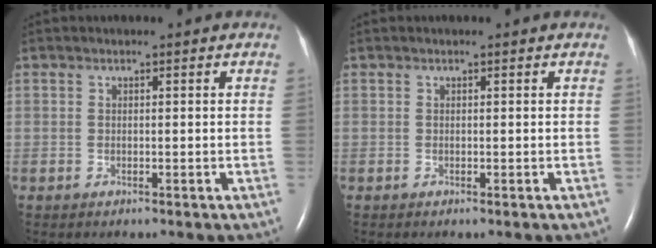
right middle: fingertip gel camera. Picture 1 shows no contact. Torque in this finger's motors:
{"motor_torque": [0.05, 0.05, 0.00, 0.01]}